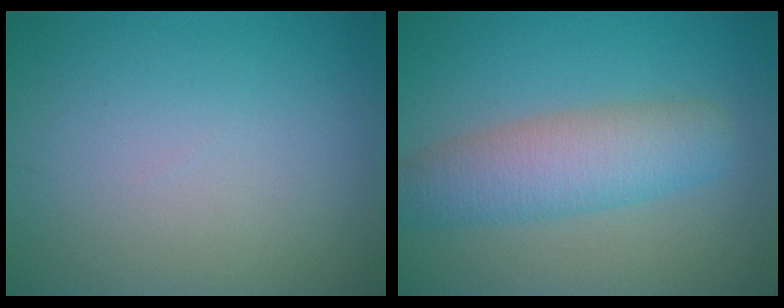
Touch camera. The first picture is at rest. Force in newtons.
{"total": 5.5, "press": 5.5, "slide": 0.1}